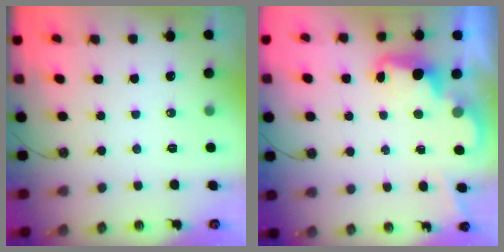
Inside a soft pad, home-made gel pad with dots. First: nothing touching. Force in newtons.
{"total": 2.4, "press": 2.3, "slide": 0.5}